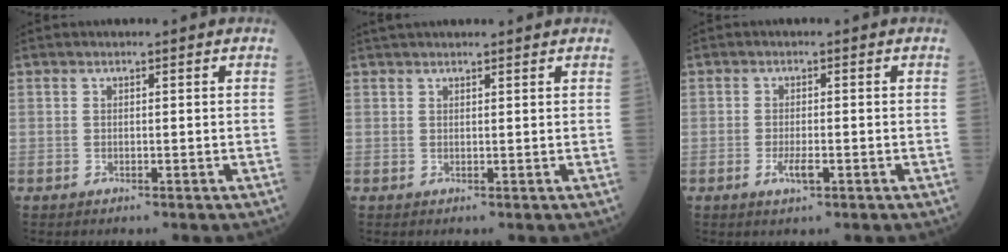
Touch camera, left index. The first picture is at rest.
{"total": 5.5, "force": [5.0, 0.3, 2.3], "torque": [-0.028, 0.031, 0.070]}
{"total": 2.3, "force": [-1.1, 0.6, 2.0], "torque": [-0.041, -0.006, -0.020]}